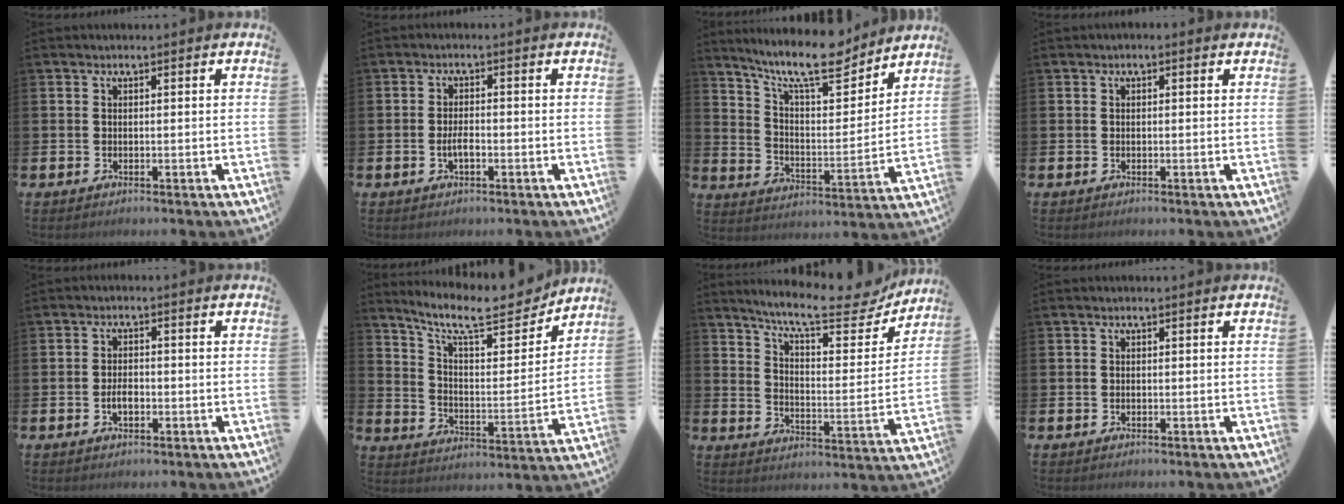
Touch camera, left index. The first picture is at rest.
{"total": 2.5, "force": [-0.8, 2.0, 1.3], "torque": [-0.019, 0.001, -0.021]}
{"total": 12.6, "force": [10.6, 3.1, 6.0], "torque": [-0.126, -0.065, 0.184]}
{"total": 0.0}
{"total": 2.3, "force": [-0.6, 1.3, 1.9], "torque": [-0.027, 0.001, -0.014]}
{"total": 10.7, "force": [9.4, 2.6, 4.4], "torque": [-0.107, -0.069, 0.161]}
{"total": 10.6, "force": [9.3, 2.0, 4.7], "torque": [-0.109, -0.058, 0.154]}
{"total": 0.0}